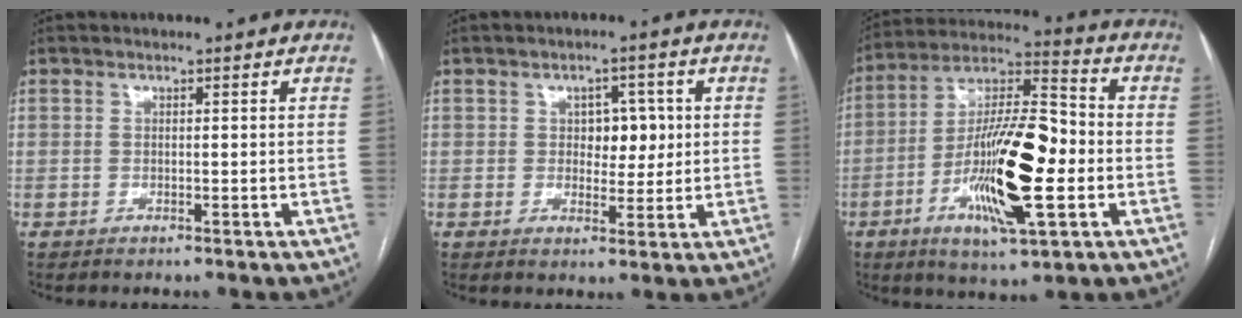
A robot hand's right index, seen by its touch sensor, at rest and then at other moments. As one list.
[{"total": 4.7, "force": [0.8, 3.0, 3.5], "torque": [-0.039, 0.009, 0.016]}, {"total": 18.8, "force": [-4.3, 4.1, 17.9], "torque": [-0.337, 0.001, -0.071]}]